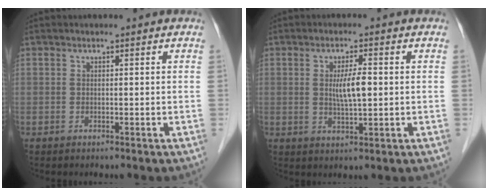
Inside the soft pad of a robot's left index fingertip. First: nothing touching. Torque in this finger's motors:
{"motor_torque": [0.13, 0.06, 0.15, 0.07]}